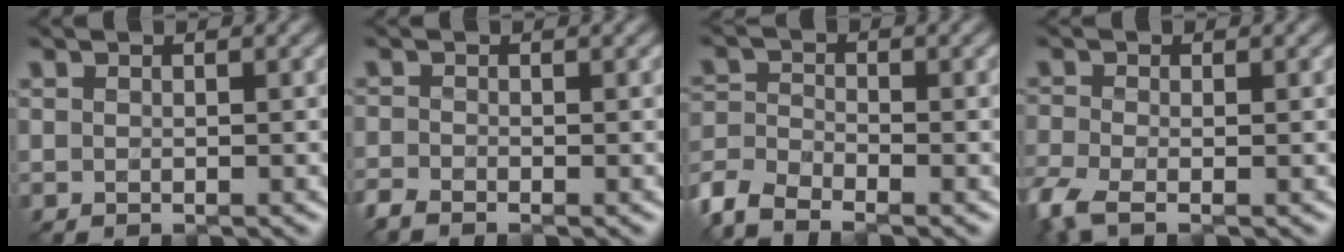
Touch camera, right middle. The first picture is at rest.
{"total": 1.5, "force": [-1.4, 0.3, 0.6], "torque": [-0.016, -0.010, -0.038]}
{"total": 4.9, "force": [-3.9, 1.8, 2.4], "torque": [-0.053, -0.004, -0.092]}
{"total": 3.7, "force": [-2.3, 1.3, 2.7], "torque": [-0.071, -0.015, -0.058]}